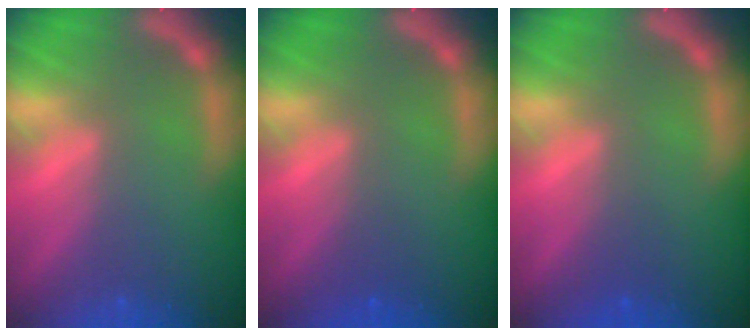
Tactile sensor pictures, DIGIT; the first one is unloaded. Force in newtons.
{"total": 1.0}
{"total": 1.0}